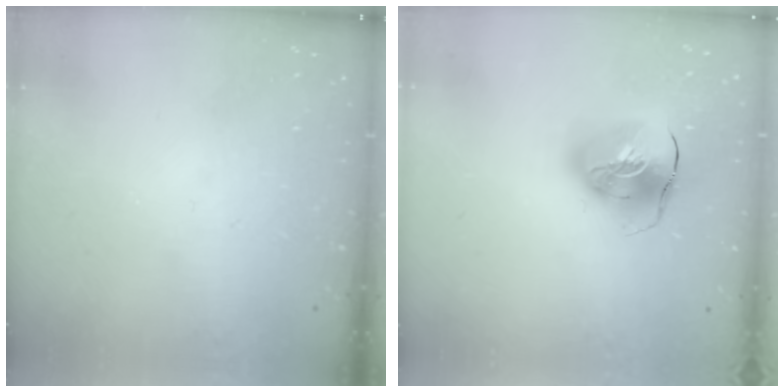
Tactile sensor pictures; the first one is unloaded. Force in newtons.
{"total": 13.9, "press": 13.8, "slide": 2.1}